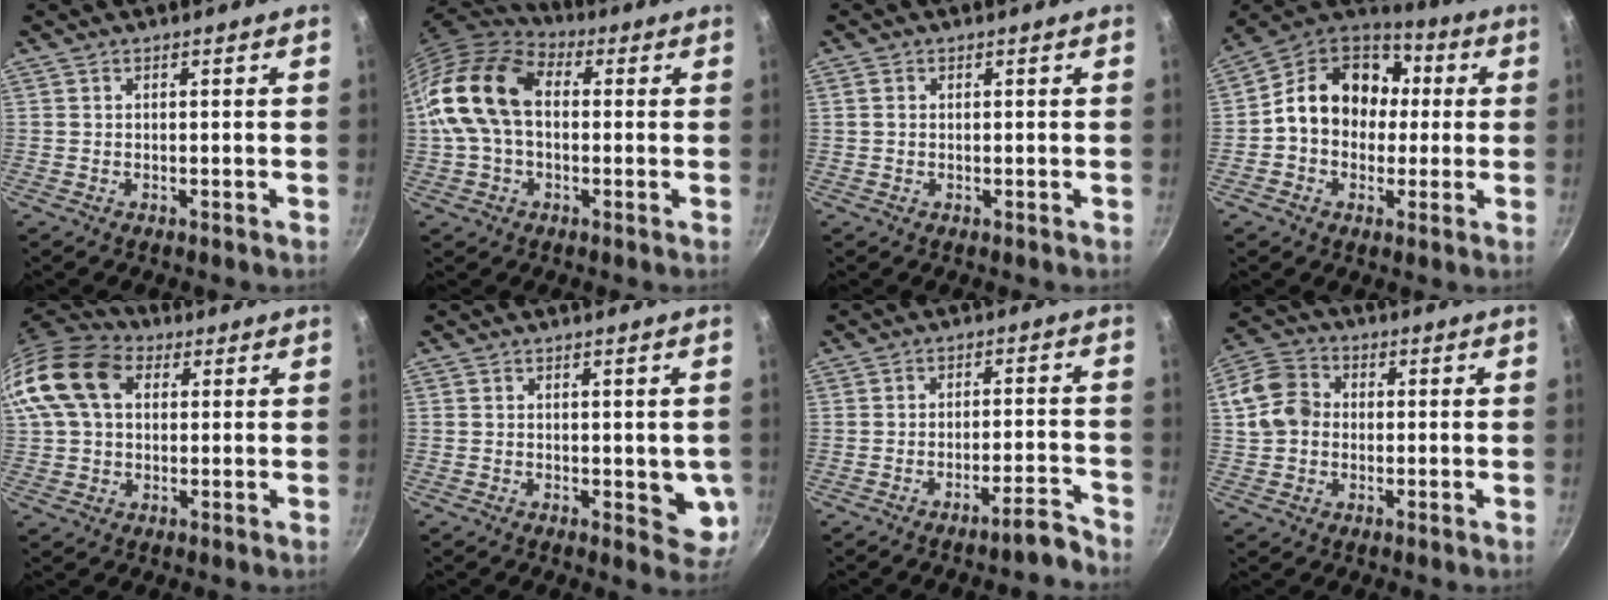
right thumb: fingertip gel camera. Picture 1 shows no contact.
{"total": 16.6, "force": [0.8, 11.2, 12.2], "torque": [-0.219, 0.035, -0.002]}
{"total": 1.0, "force": [0.2, 0.8, 0.5], "torque": [-0.009, 0.003, 0.003]}
{"total": 16.2, "force": [0.9, 13.2, 9.3], "torque": [-0.112, 0.042, -0.001]}
{"total": 16.1, "force": [4.1, 11.4, 10.6], "torque": [-0.202, 0.026, 0.060]}
{"total": 5.6, "force": [-0.2, 2.8, 4.9], "torque": [-0.041, -0.018, -0.001]}
{"total": 4.9, "force": [-4.2, 0.4, 2.5], "torque": [-0.025, 0.045, -0.056]}
{"total": 9.0, "force": [0.3, 7.5, 5.1], "torque": [-0.076, 0.017, -0.010]}